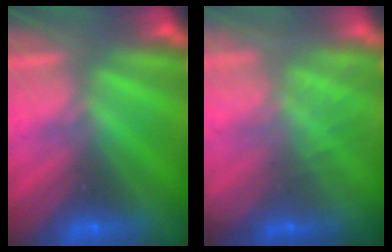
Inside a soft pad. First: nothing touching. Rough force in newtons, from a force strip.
{"total": 7.6}